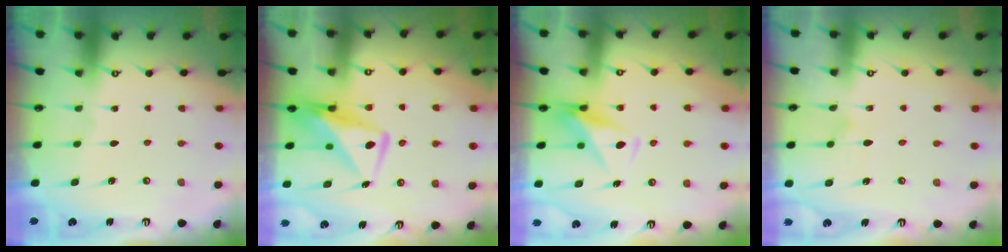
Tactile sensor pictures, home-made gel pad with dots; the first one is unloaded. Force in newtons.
{"total": 12.2, "press": 12.1, "slide": 1.2}
{"total": 8.5, "press": 8.5, "slide": 0.8}
{"total": 7.4, "press": 7.4, "slide": 0.4}